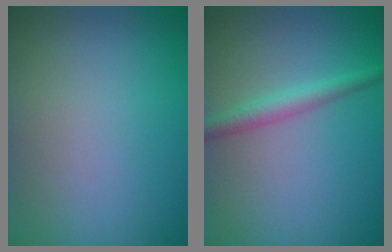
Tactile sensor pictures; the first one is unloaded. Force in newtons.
{"total": 2.3, "press": 2.3, "slide": 0.0}